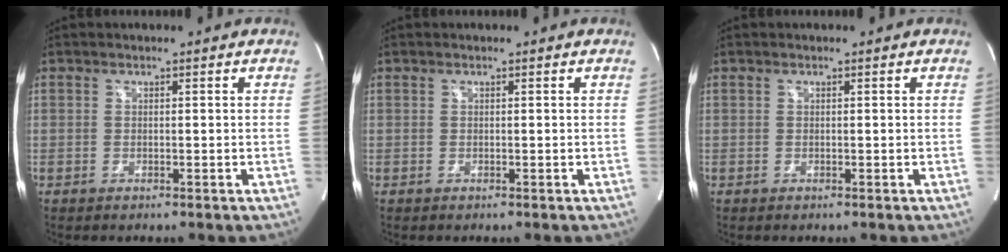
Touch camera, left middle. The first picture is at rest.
{"total": 0.0}
{"total": 0.0}